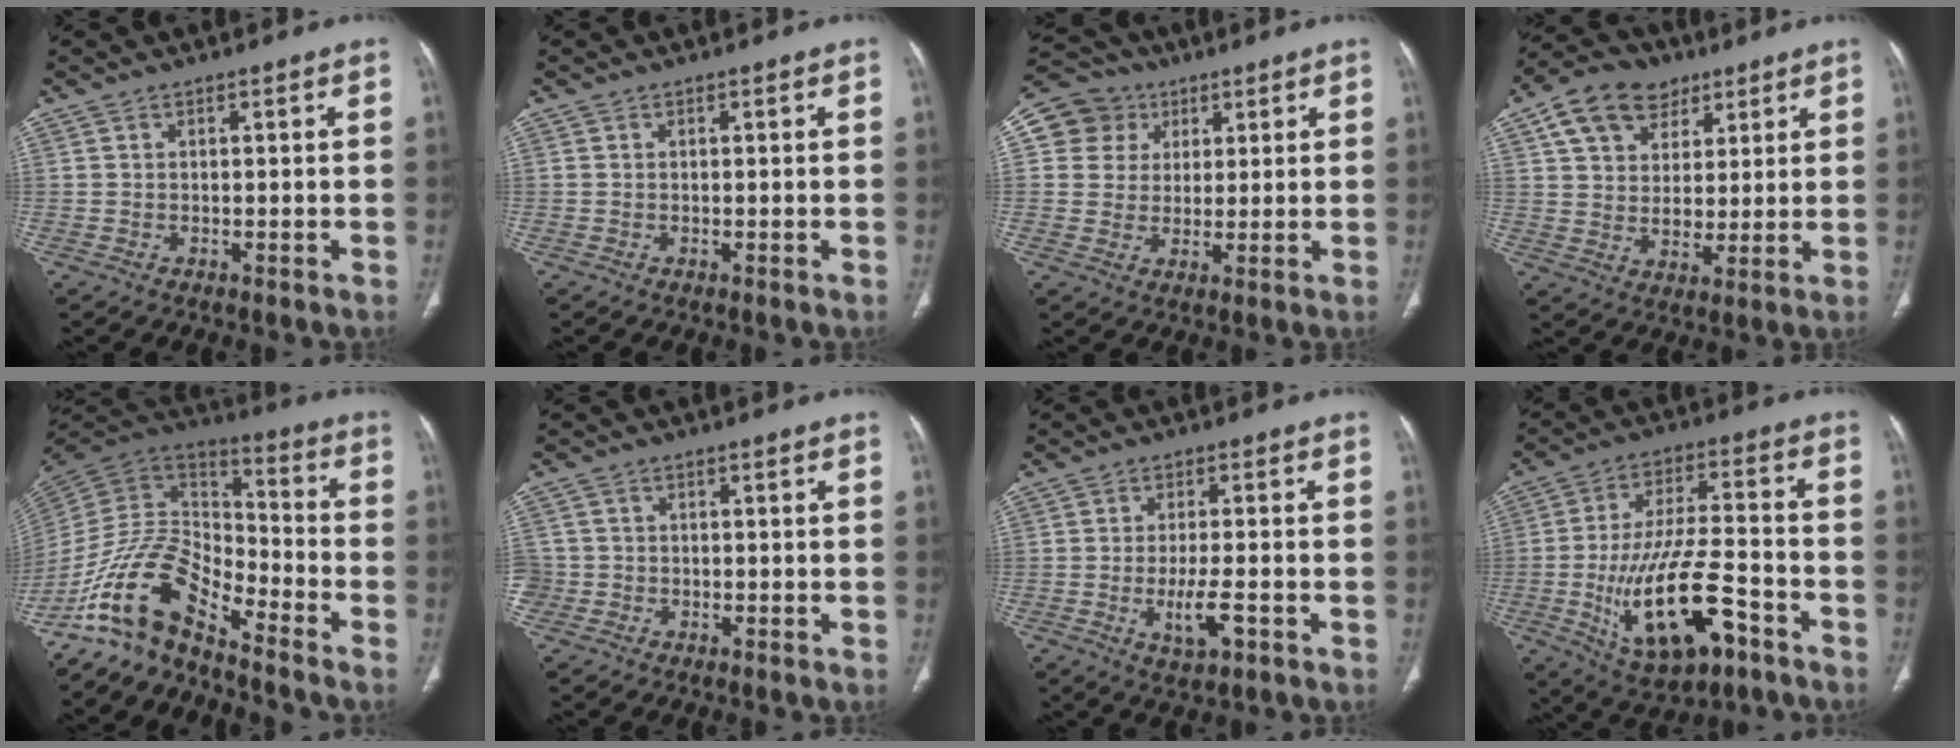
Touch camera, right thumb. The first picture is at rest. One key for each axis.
{"total": 0.0}
{"total": 9.1, "fx": 3.1, "fy": 8.4, "fz": 1.7, "tx": -0.001, "ty": 0.003, "tz": 0.050}
{"total": 13.9, "fx": 6.9, "fy": 10.0, "fz": 6.8, "tx": -0.093, "ty": -0.011, "tz": 0.121}
{"total": 14.8, "fx": -11.0, "fy": 5.7, "fz": 8.0, "tx": -0.138, "ty": 0.099, "tz": -0.221}
{"total": 3.8, "fx": -1.4, "fy": 3.5, "fz": 0.7, "tx": -0.015, "ty": 0.017, "tz": -0.032}
{"total": 5.7, "fx": -1.9, "fy": 1.8, "fz": 5.1, "tx": -0.092, "ty": -0.003, "tz": -0.030}
{"total": 18.6, "fx": -7.3, "fy": 7.6, "fz": 15.3, "tx": -0.274, "ty": 0.033, "tz": -0.111}